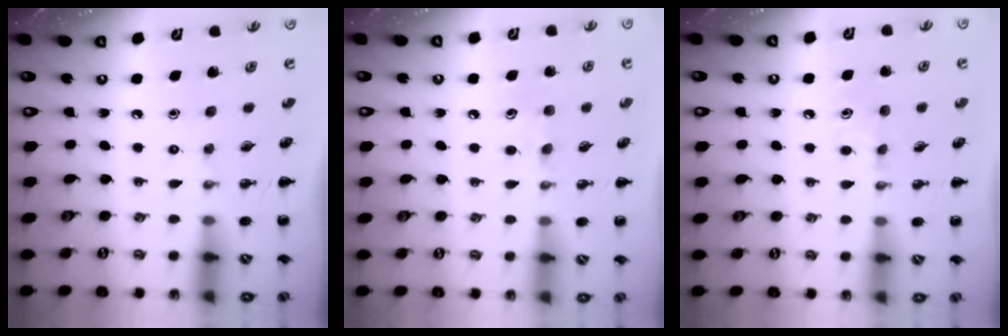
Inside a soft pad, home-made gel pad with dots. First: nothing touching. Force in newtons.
{"total": 5.6, "press": 5.5, "slide": 1.4}
{"total": 4.8, "press": 4.6, "slide": 1.5}